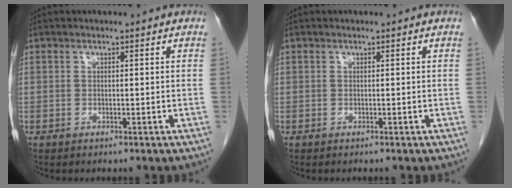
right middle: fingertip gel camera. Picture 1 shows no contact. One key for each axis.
{"total": 0.0}